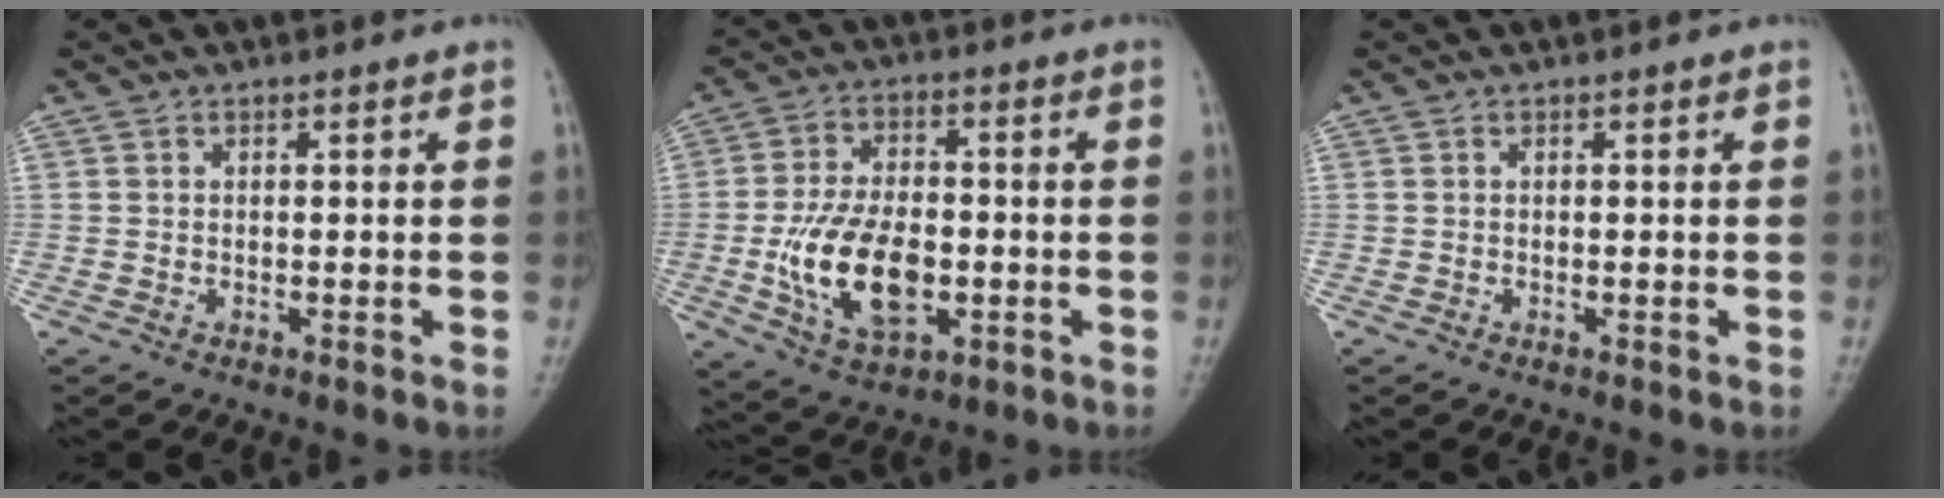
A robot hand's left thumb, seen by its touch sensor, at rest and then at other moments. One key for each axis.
{"total": 14.3, "fx": -3.0, "fy": 8.1, "fz": 11.4, "tx": -0.195, "ty": 0.007, "tz": -0.046}
{"total": 0.0}